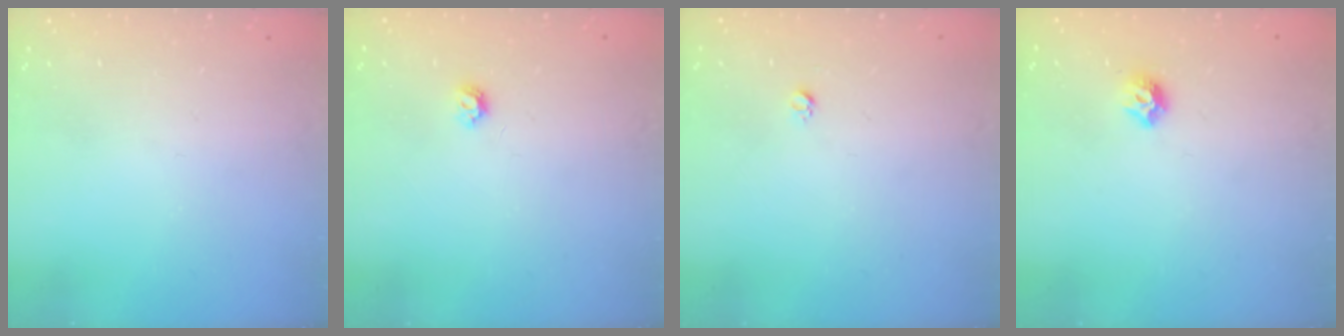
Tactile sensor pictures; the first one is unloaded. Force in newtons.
{"total": 4.0, "press": 4.0, "slide": 0.6}
{"total": 2.7, "press": 2.7, "slide": 0.3}
{"total": 5.8, "press": 5.7, "slide": 0.9}